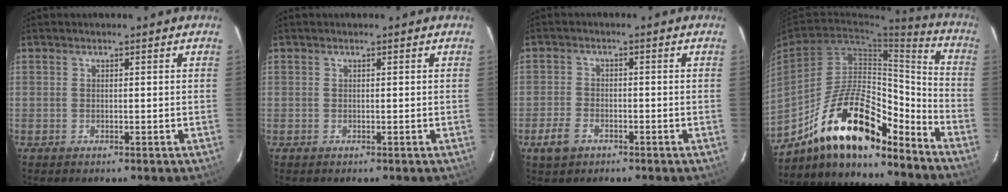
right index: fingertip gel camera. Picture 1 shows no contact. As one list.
[{"total": 0.0}, {"total": 4.8, "force": [-2.8, 2.9, 2.5], "torque": [-0.067, -0.001, -0.052]}, {"total": 19.6, "force": [-14.1, 6.5, 11.9], "torque": [-0.214, 0.013, -0.238]}]